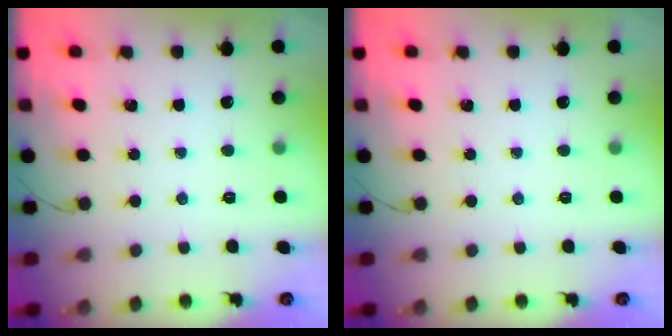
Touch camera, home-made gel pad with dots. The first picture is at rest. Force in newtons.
{"total": 0.0}